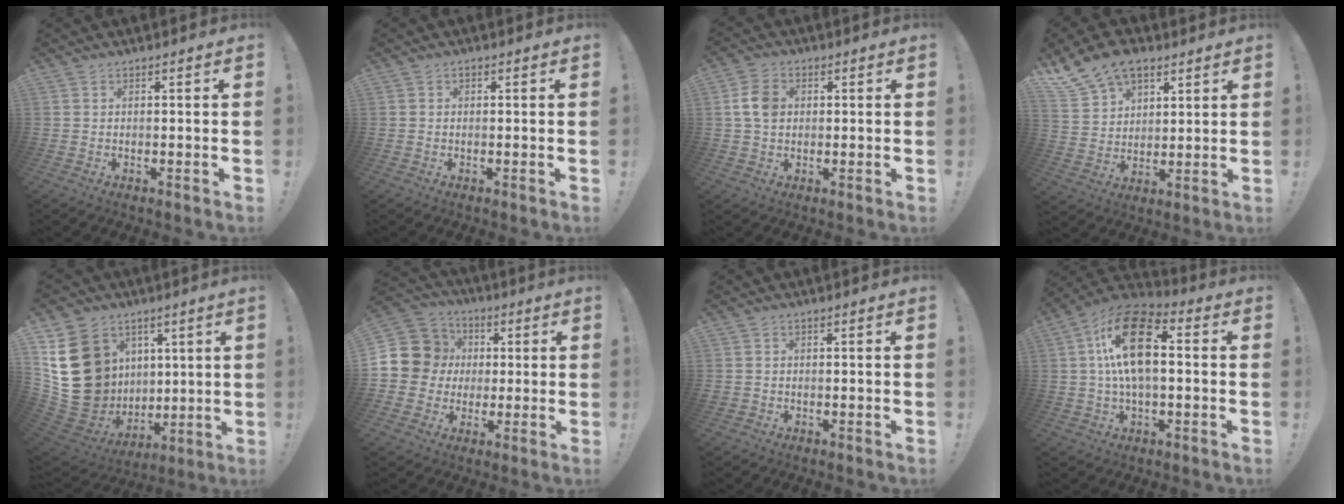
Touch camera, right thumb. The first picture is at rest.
{"total": 0.6, "force": [-0.2, 0.5, 0.2], "torque": [-0.002, 0.002, -0.003]}
{"total": 7.8, "force": [1.0, 5.9, 5.0], "torque": [-0.092, 0.010, 0.022]}
{"total": 12.7, "force": [8.8, 7.7, 4.9], "torque": [-0.099, -0.050, 0.173]}
{"total": 22.5, "force": [5.1, 19.2, 10.6], "torque": [-0.203, -0.039, 0.143]}
{"total": 13.5, "force": [2.0, 12.6, 4.5], "torque": [-0.074, 0.002, 0.053]}
{"total": 0.9, "force": [-0.2, 0.8, 0.2], "torque": [-0.003, 0.001, -0.003]}
{"total": 18.3, "force": [2.6, 9.9, 15.2], "torque": [-0.267, 0.012, 0.039]}